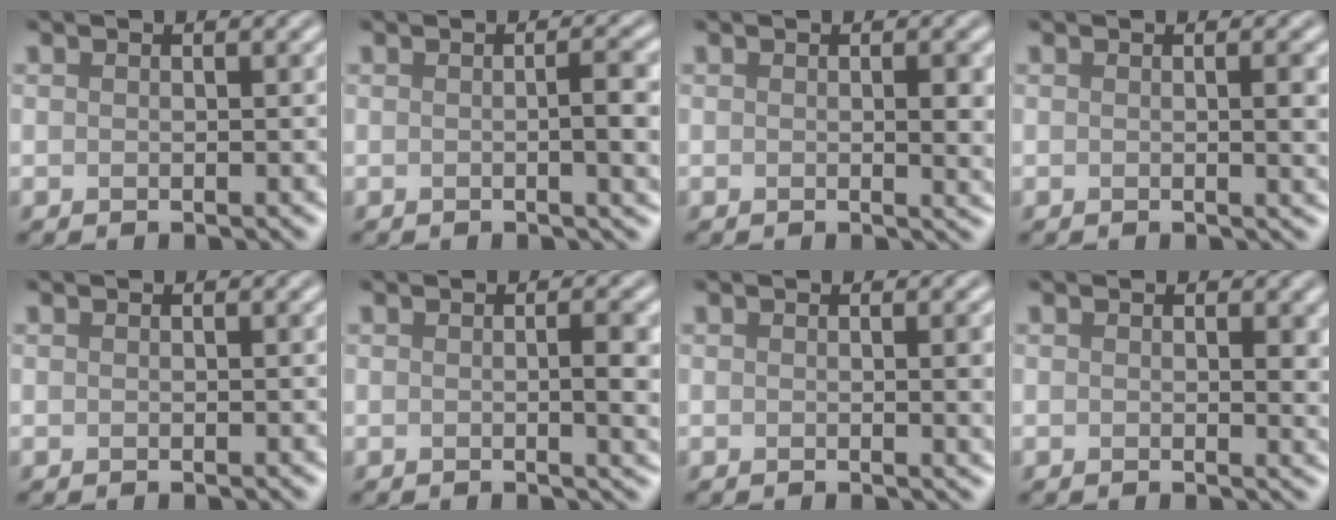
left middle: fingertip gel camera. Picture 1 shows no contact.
{"total": 3.5, "force": [0.0, 0.8, 3.4], "torque": [-0.045, 0.004, -0.003]}
{"total": 2.3, "force": [0.1, 0.5, 2.3], "torque": [-0.029, -0.006, 0.002]}
{"total": 2.1, "force": [0.1, 0.5, 2.0], "torque": [-0.023, -0.001, -0.003]}
{"total": 0.0}
{"total": 3.1, "force": [0.0, 0.8, 3.0], "torque": [-0.038, -0.002, -0.002]}
{"total": 2.8, "force": [0.1, 0.8, 2.7], "torque": [-0.026, 0.000, -0.001]}
{"total": 1.8, "force": [0.4, 0.7, 1.6], "torque": [-0.013, -0.004, 0.005]}